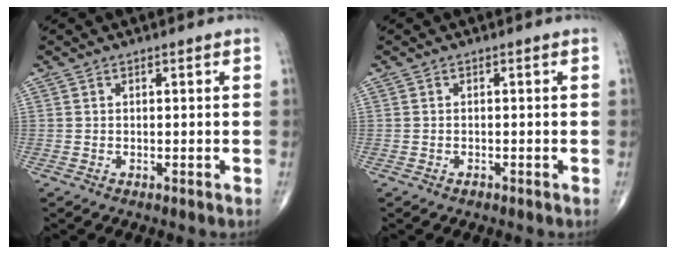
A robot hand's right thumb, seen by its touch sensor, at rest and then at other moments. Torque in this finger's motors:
{"motor_torque": [-0.10, 0.21, -0.16, 0.00, 0.01]}